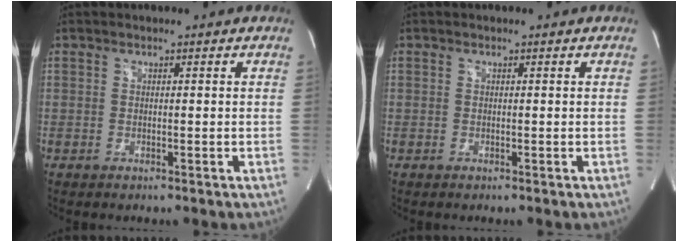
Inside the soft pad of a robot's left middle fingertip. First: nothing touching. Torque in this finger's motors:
{"motor_torque": [-0.04, -0.06, 0.17, 0.01]}